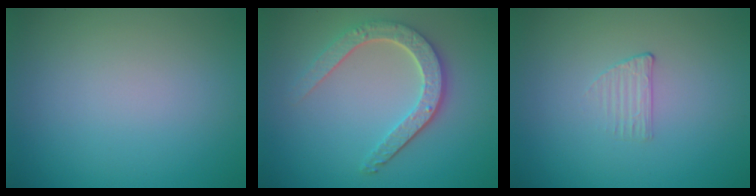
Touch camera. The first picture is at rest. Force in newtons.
{"total": 4.2, "press": 3.4, "slide": 2.5}
{"total": 1.0, "press": 0.3, "slide": 1.0}